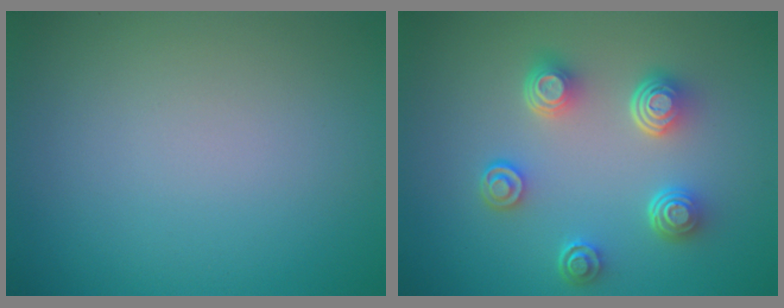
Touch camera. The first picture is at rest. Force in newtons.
{"total": 4.7, "press": 3.4, "slide": 3.2}